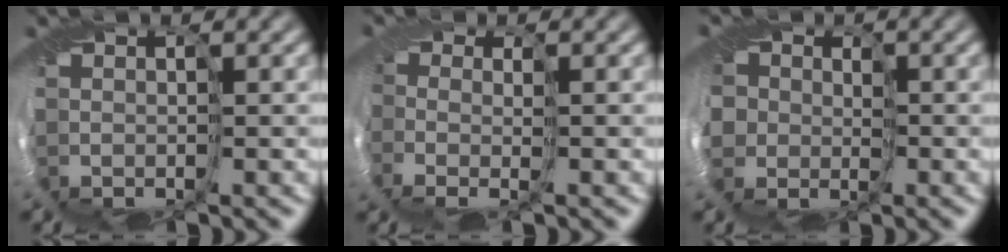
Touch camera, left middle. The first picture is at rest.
{"total": 1.7, "force": [-1.3, -0.9, -0.7], "torque": [0.034, -0.020, -0.032]}
{"total": 3.7, "force": [0.0, 3.6, 0.5], "torque": [-0.005, -0.004, -0.028]}